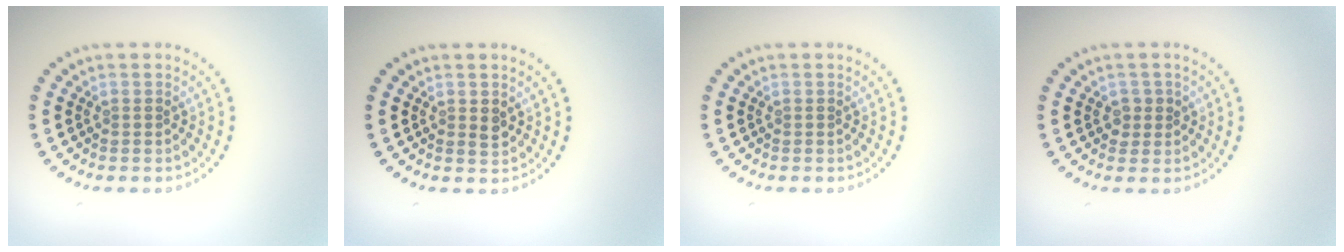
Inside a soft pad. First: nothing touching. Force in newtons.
{"total": 1.1, "press": 1.1, "slide": 0.1}
{"total": 0.0}
{"total": 1.4, "press": 1.3, "slide": 0.6}